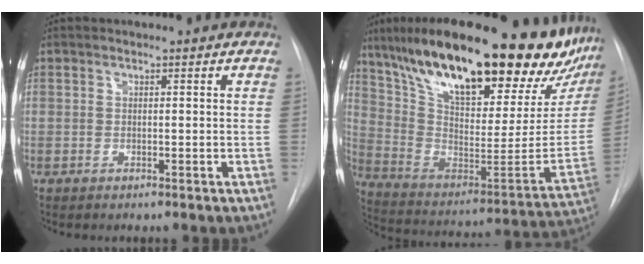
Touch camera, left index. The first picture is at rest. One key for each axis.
{"total": 35.8, "fx": 25.9, "fy": 9.9, "fz": 22.6, "tx": -0.368, "ty": -0.019, "tz": 0.384}